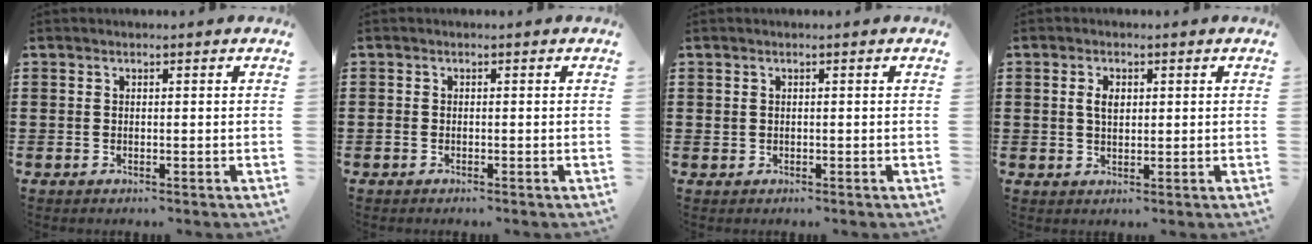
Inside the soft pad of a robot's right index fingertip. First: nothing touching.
{"total": 0.7, "force": [-0.5, 0.4, 0.3], "torque": [-0.007, -0.001, -0.011]}
{"total": 0.5, "force": [0.0, 0.5, 0.2], "torque": [-0.004, 0.002, -0.001]}
{"total": 2.7, "force": [0.6, 1.5, 2.1], "torque": [-0.045, 0.008, 0.009]}